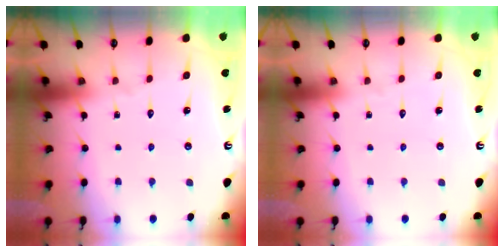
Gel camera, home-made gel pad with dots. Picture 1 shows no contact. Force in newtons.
{"total": 0.0}